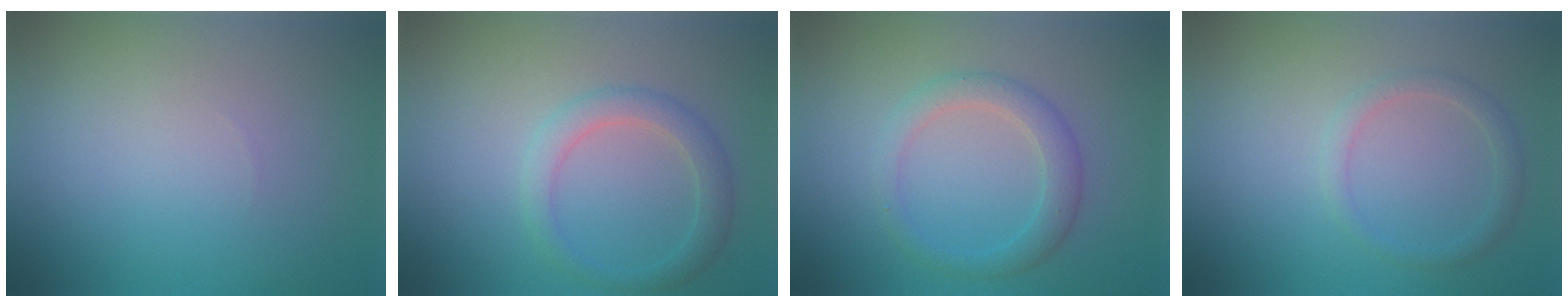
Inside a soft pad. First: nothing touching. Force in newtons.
{"total": 2.7, "press": 2.7, "slide": 0.2}
{"total": 2.7, "press": 2.7, "slide": 0.2}
{"total": 1.5, "press": 1.5, "slide": 0.1}